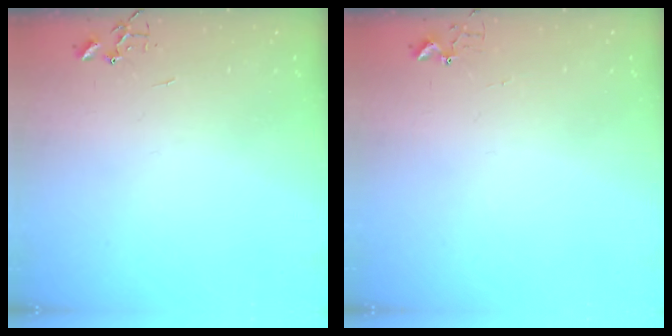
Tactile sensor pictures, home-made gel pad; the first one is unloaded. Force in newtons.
{"total": 2.7, "press": 2.7, "slide": 0.3}